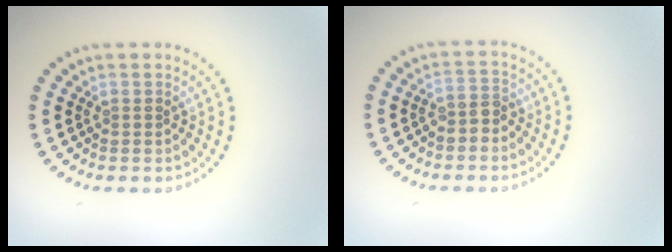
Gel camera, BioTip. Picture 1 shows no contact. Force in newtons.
{"total": 1.8, "press": 1.6, "slide": 0.8}